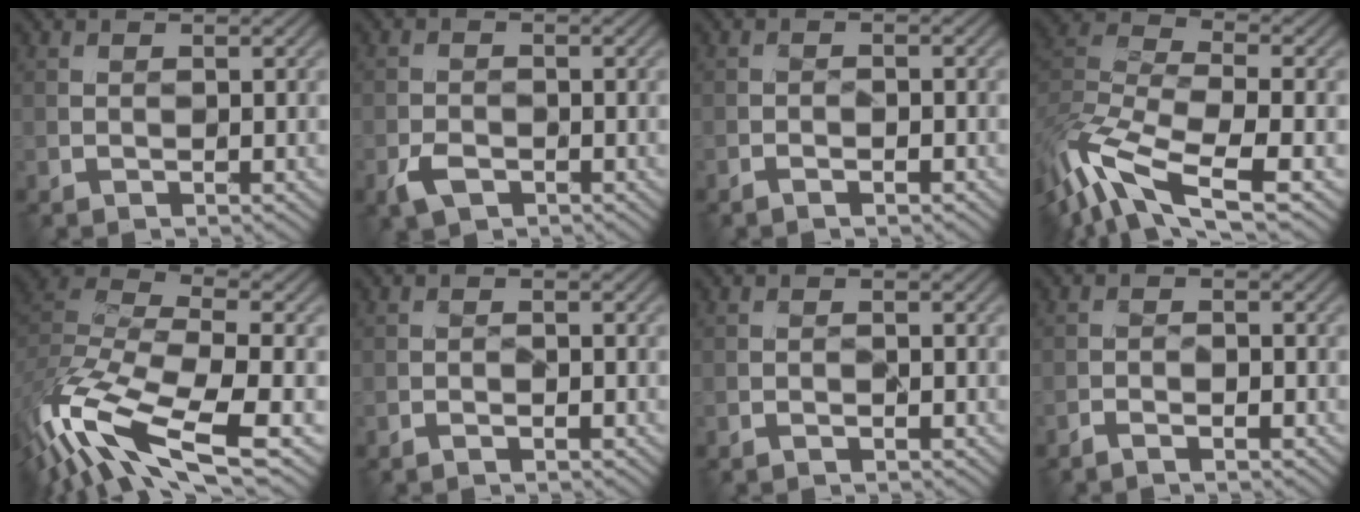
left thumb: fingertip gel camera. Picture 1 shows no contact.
{"total": 3.0, "force": [-1.7, 1.8, 1.7], "torque": [-0.039, -0.004, -0.038]}
{"total": 1.7, "force": [-1.2, 0.5, 1.1], "torque": [-0.021, 0.001, -0.025]}
{"total": 13.4, "force": [-8.4, 4.7, 9.4], "torque": [-0.226, -0.018, -0.163]}
{"total": 15.5, "force": [-8.7, 5.8, 11.5], "torque": [-0.283, -0.023, -0.156]}
{"total": 1.4, "force": [-1.0, 0.4, 0.9], "torque": [-0.017, 0.001, -0.019]}
{"total": 1.0, "force": [-0.7, 0.4, 0.6], "torque": [-0.012, 0.001, -0.014]}
{"total": 2.0, "force": [-1.6, 0.4, 1.2], "torque": [-0.027, -0.001, -0.034]}